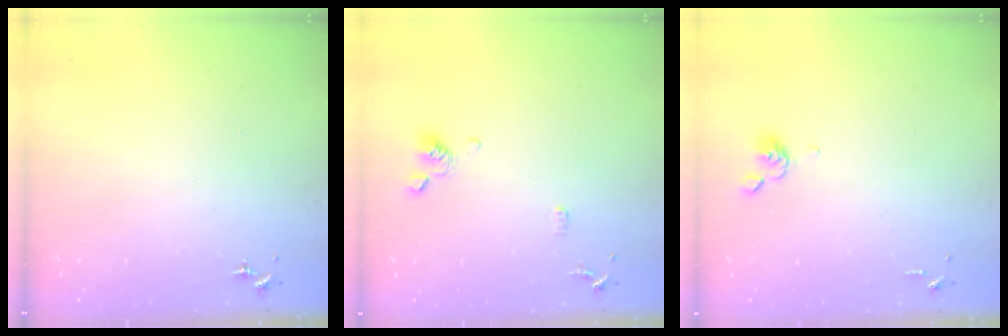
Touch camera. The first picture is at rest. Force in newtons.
{"total": 9.1, "press": 8.9, "slide": 1.9}
{"total": 5.6, "press": 5.5, "slide": 1.4}